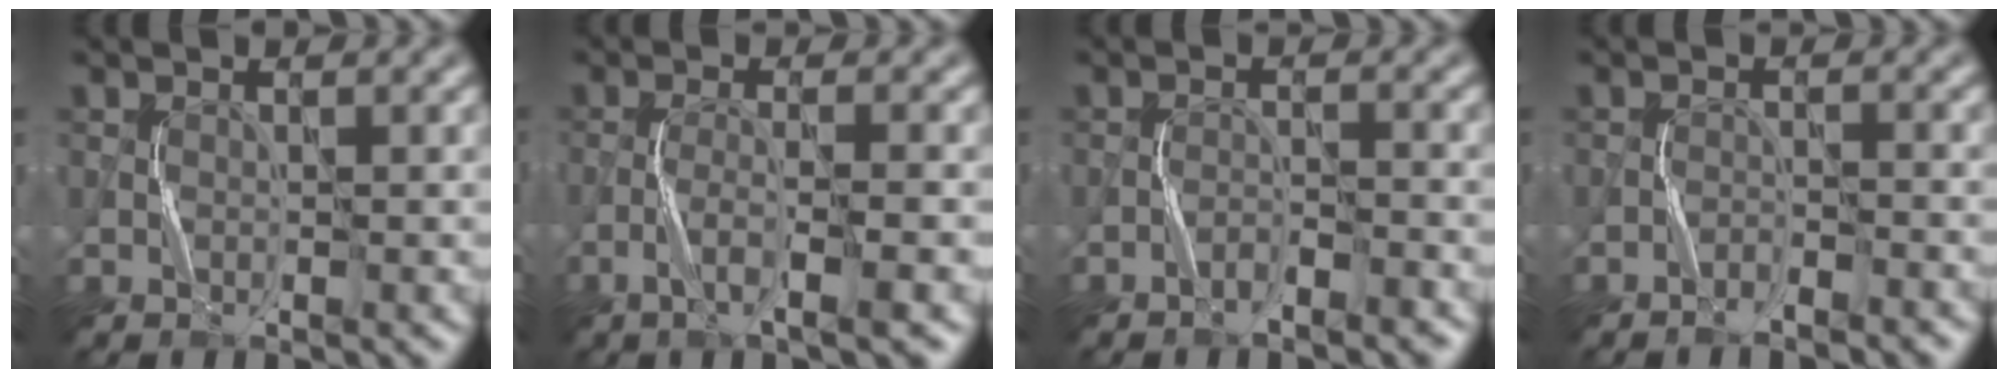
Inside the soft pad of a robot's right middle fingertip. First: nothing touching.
{"total": 3.0, "force": [-1.6, 0.0, 2.6], "torque": [-0.050, 0.005, -0.035]}
{"total": 1.8, "force": [-1.6, 0.1, 0.8], "torque": [-0.021, 0.008, -0.027]}
{"total": 1.8, "force": [-1.8, 0.2, 0.4], "torque": [-0.012, 0.012, -0.026]}